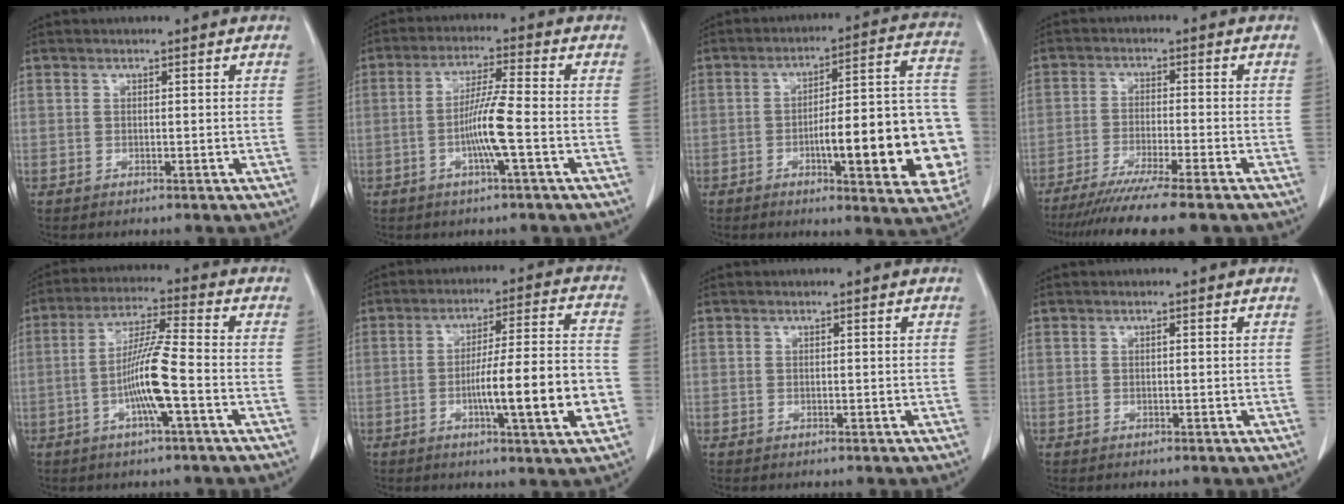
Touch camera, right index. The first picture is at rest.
{"total": 7.0, "force": [-1.9, -0.5, 6.7], "torque": [-0.132, -0.001, -0.037]}
{"total": 20.2, "force": [-4.7, 3.8, 19.3], "torque": [-0.183, 0.033, -0.051]}
{"total": 12.2, "force": [-10.2, -0.7, 6.7], "torque": [-0.082, -0.035, -0.158]}
{"total": 9.2, "force": [-2.6, -0.2, 8.8], "torque": [-0.172, 0.002, -0.051]}
{"total": 13.8, "force": [-3.6, 0.6, 13.3], "torque": [-0.207, 0.004, -0.056]}
{"total": 0.0}
{"total": 0.0}